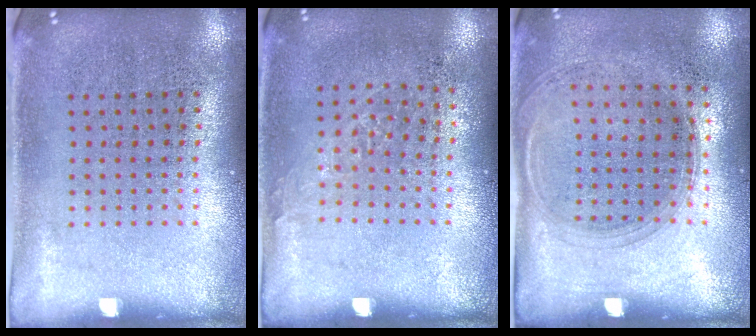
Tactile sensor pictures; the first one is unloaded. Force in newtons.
{"total": 0.9, "press": 0.7, "slide": 0.5}
{"total": 1.4, "press": 1.2, "slide": 0.6}